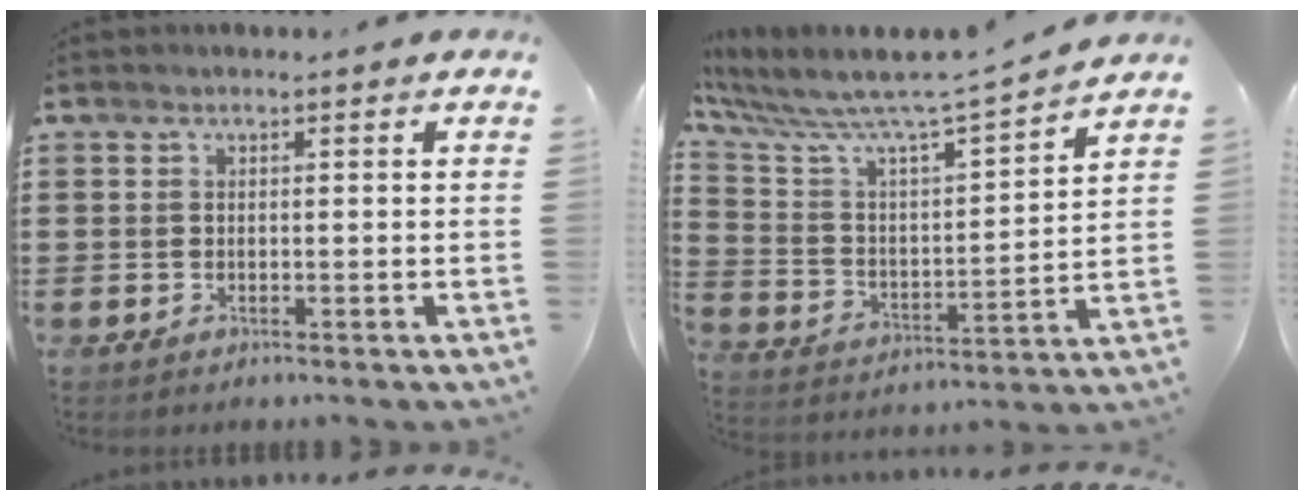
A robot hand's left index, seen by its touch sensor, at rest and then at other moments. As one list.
[{"total": 7.5, "force": [6.8, 0.2, 3.0], "torque": [-0.096, -0.060, 0.107]}]